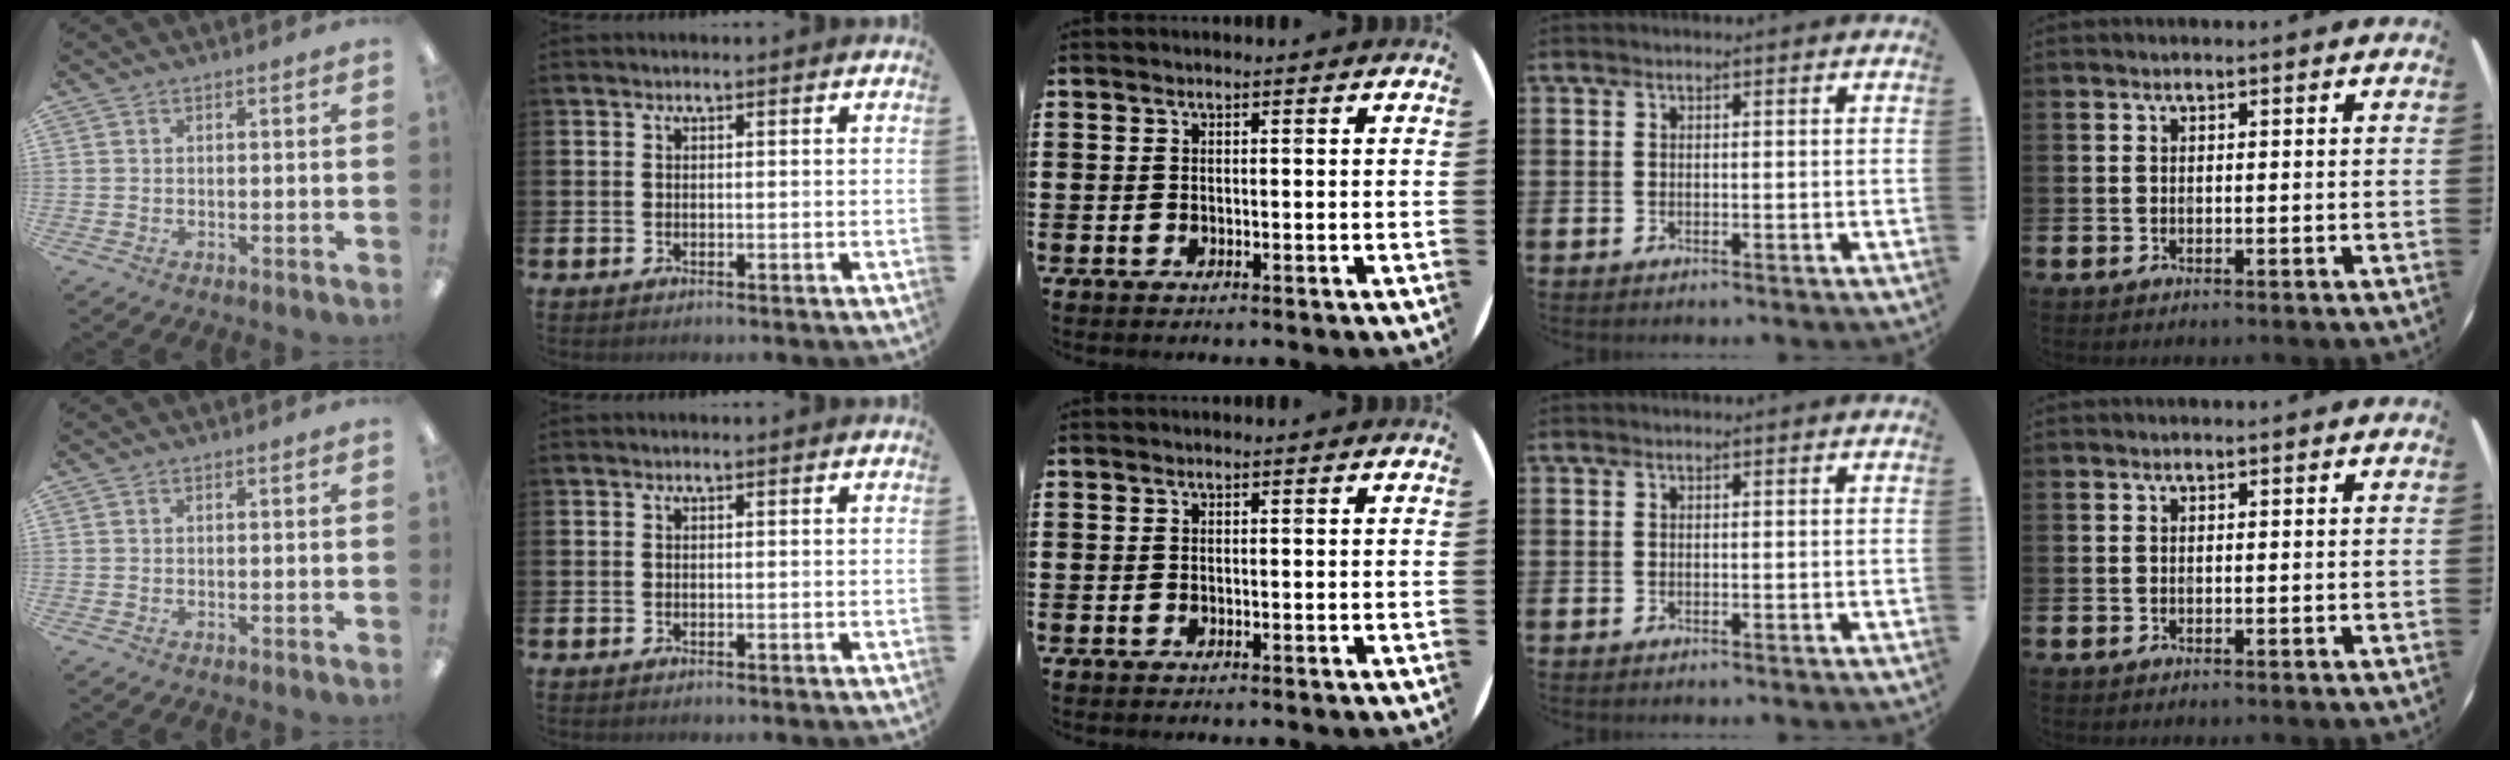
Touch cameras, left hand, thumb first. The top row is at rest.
{}